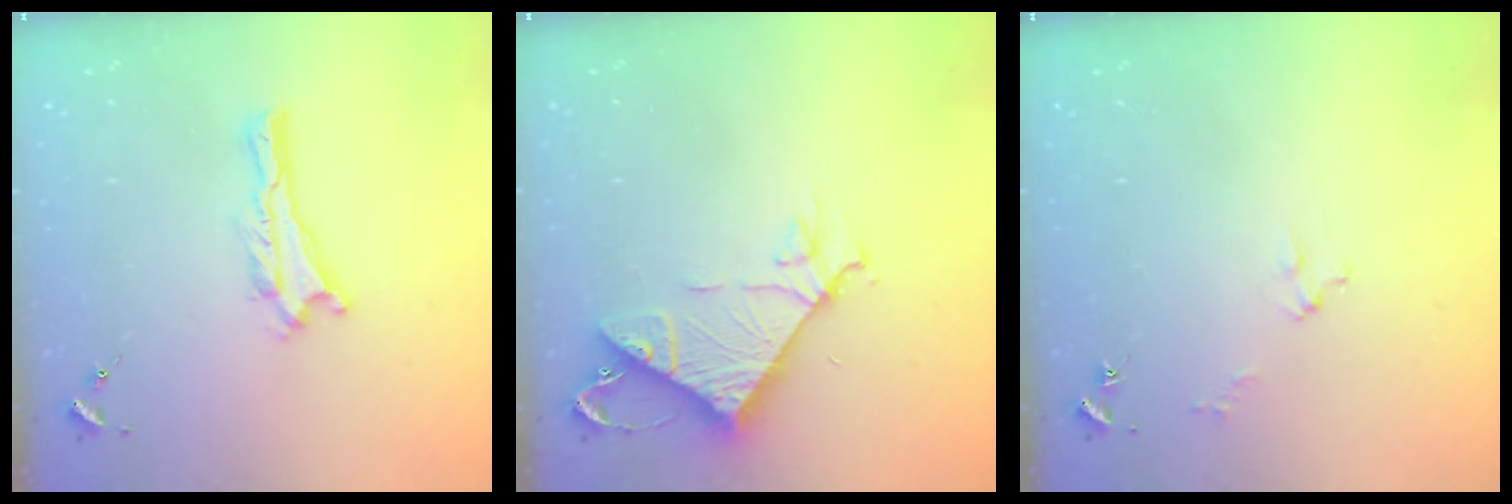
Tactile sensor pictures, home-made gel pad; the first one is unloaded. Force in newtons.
{"total": 7.6, "press": 7.6, "slide": 0.6}
{"total": 2.0, "press": 2.0, "slide": 0.1}